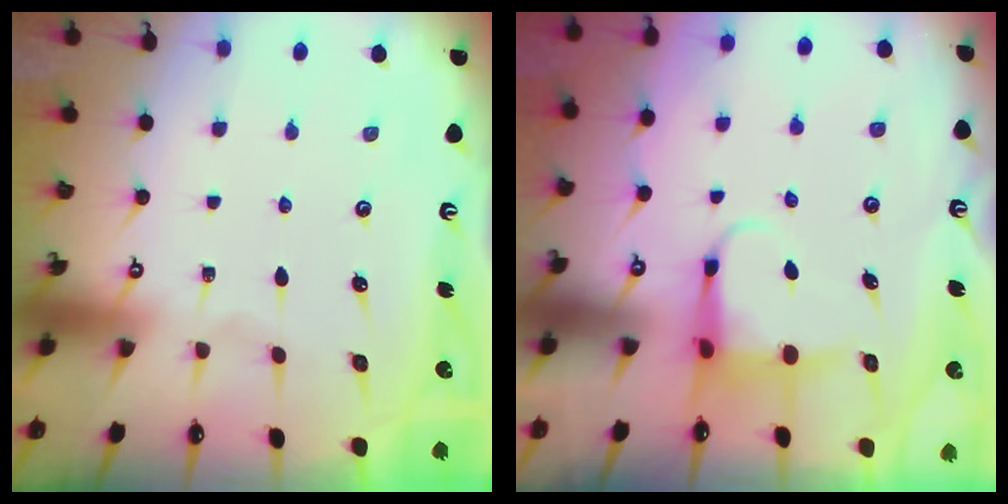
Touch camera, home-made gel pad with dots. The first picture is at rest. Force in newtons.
{"total": 4.8, "press": 4.8, "slide": 0.7}